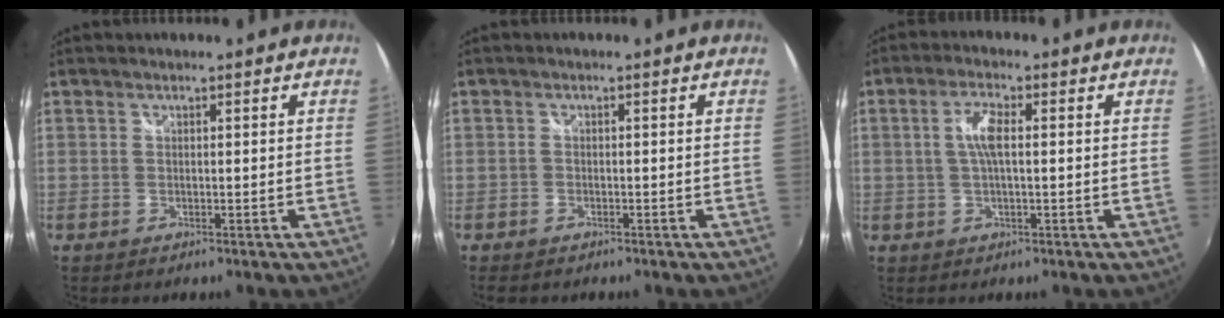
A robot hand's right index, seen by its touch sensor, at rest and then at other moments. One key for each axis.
{"total": 1.8, "fx": -1.3, "fy": 1.2, "fz": 0.4, "tx": -0.016, "ty": -0.003, "tz": -0.024}
{"total": 4.6, "fx": 0.4, "fy": 1.2, "fz": 4.5, "tx": -0.086, "ty": 0.005, "tz": 0.009}